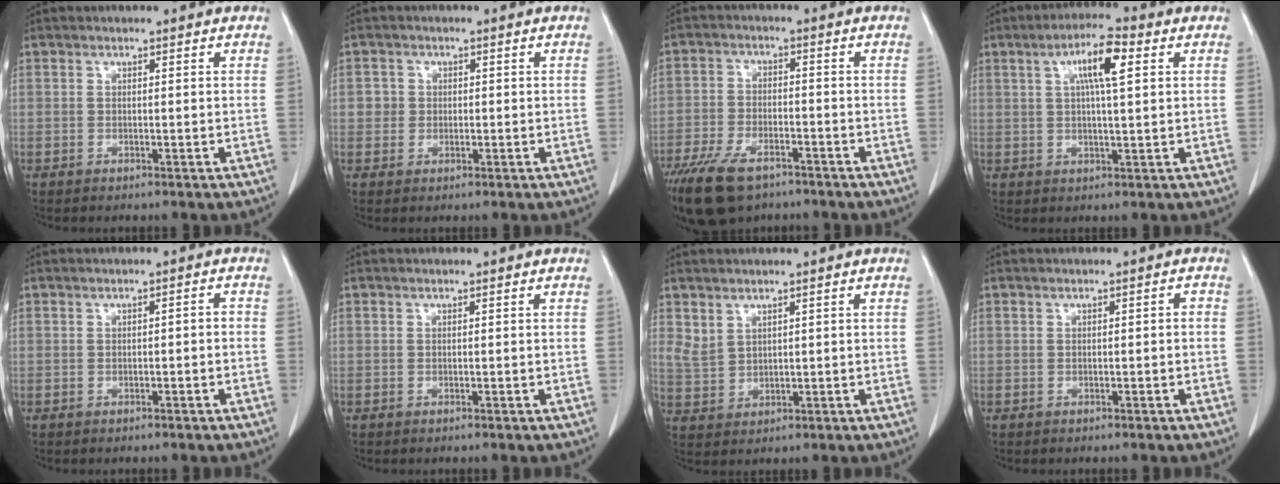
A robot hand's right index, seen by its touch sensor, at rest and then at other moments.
{"total": 2.3, "force": [0.0, 2.3, 0.4], "torque": [0.004, 0.008, -0.004]}
{"total": 10.8, "force": [-7.5, 4.6, 6.2], "torque": [-0.120, -0.014, -0.133]}
{"total": 7.6, "force": [2.6, 1.1, 7.1], "torque": [-0.127, 0.012, 0.042]}
{"total": 1.3, "force": [-0.5, 0.4, 1.2], "torque": [-0.015, 0.006, -0.008]}
{"total": 0.0}
{"total": 2.8, "force": [1.9, 1.8, 1.1], "torque": [-0.025, 0.002, 0.049]}
{"total": 1.2, "force": [-0.4, 0.4, 1.1], "torque": [-0.012, 0.007, -0.005]}